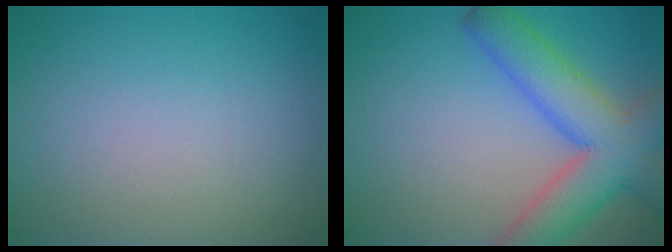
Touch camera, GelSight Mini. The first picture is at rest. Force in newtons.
{"total": 8.1, "press": 8.1, "slide": 0.5}